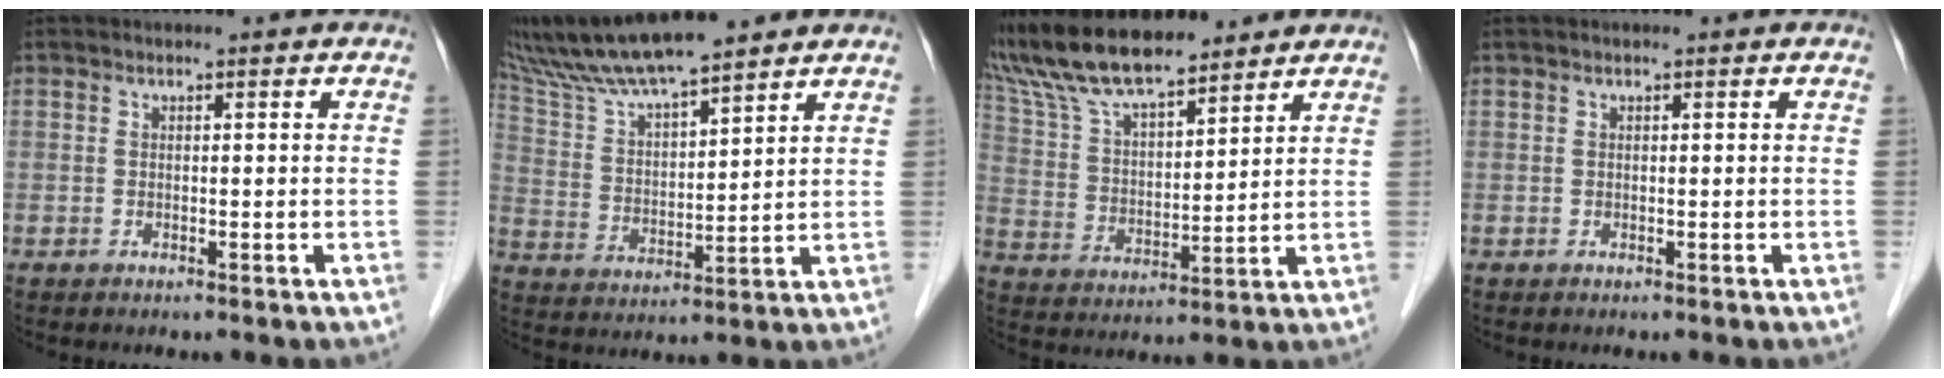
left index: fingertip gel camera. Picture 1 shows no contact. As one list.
[{"total": 13.7, "force": [12.1, 1.0, 6.3], "torque": [-0.121, 0.021, 0.228]}, {"total": 15.7, "force": [13.8, 3.5, 6.7], "torque": [-0.138, 0.029, 0.265]}, {"total": 0.0}]